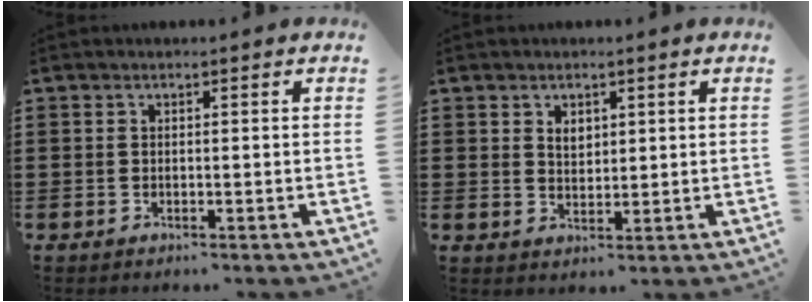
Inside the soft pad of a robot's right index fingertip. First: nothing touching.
{"total": 2.1, "force": [1.2, 1.4, 1.0], "torque": [-0.024, 0.004, 0.022]}